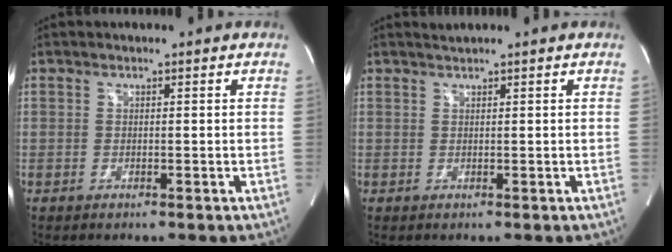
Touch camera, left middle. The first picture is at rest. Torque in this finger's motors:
{"motor_torque": [-0.06, -0.17, -0.05, -0.01]}